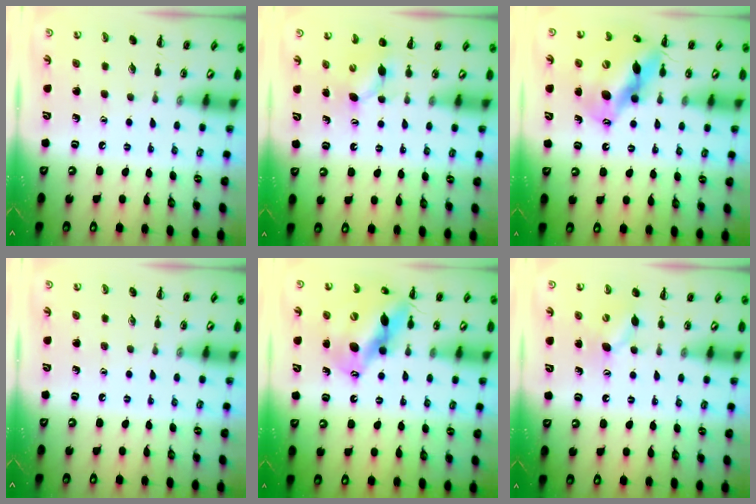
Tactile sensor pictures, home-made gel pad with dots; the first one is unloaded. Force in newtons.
{"total": 3.6, "press": 3.5, "slide": 0.5}
{"total": 14.2, "press": 13.7, "slide": 4.0}
{"total": 0.0}
{"total": 14.2, "press": 13.7, "slide": 4.0}
{"total": 6.6, "press": 6.5, "slide": 1.5}